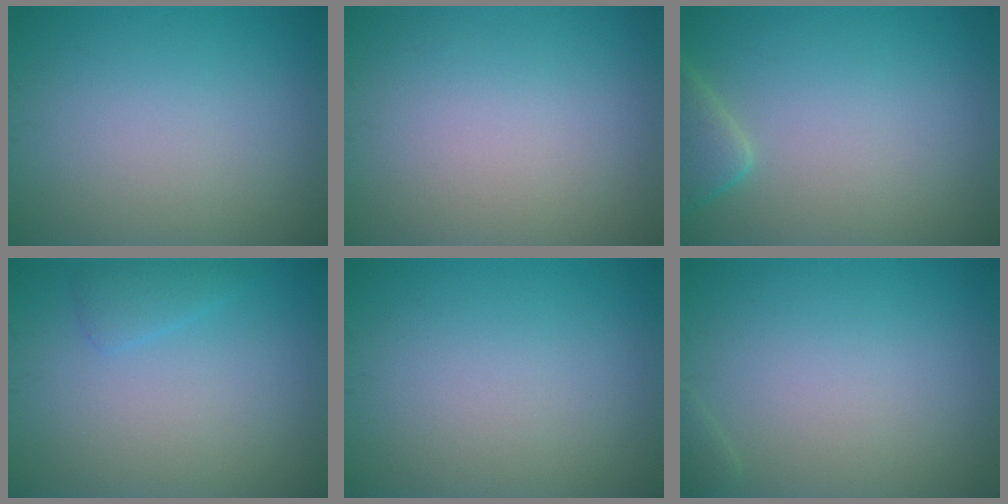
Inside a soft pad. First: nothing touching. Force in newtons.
{"total": 0.0}
{"total": 2.4, "press": 2.4, "slide": 0.3}
{"total": 1.4, "press": 1.4, "slide": 0.1}
{"total": 0.0}
{"total": 0.5, "press": 0.5, "slide": 0.1}